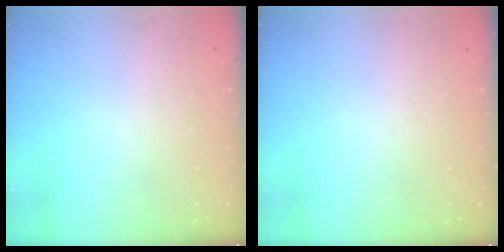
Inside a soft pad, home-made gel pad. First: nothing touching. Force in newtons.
{"total": 0.0}